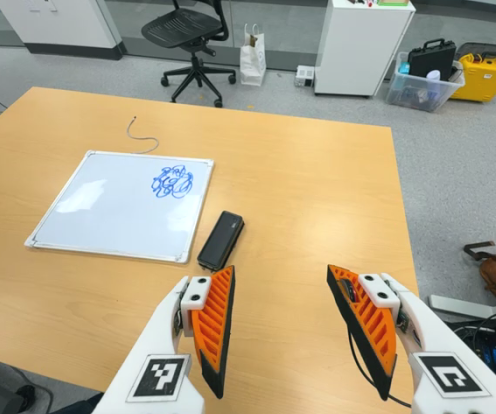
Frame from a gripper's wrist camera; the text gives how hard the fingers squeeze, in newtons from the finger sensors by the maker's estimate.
{"total": 0.0}